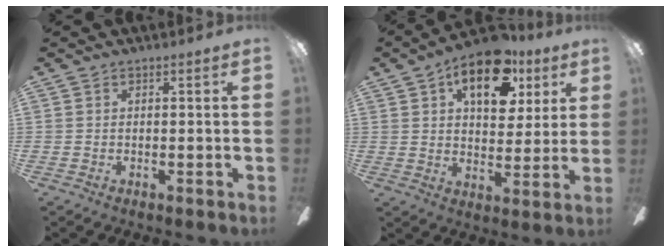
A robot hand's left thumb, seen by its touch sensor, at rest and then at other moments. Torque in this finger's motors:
{"motor_torque": [0.42, 0.43, 1.39, -1.38, 0.10]}